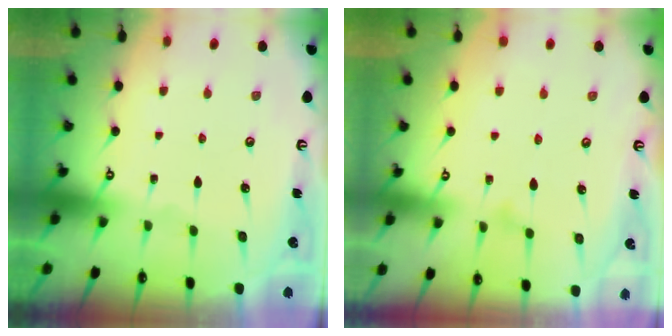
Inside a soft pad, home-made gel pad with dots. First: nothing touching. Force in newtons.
{"total": 7.1, "press": 7.1, "slide": 0.5}